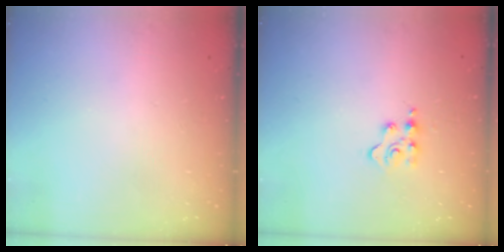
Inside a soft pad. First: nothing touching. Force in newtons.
{"total": 3.5, "press": 3.5, "slide": 0.4}